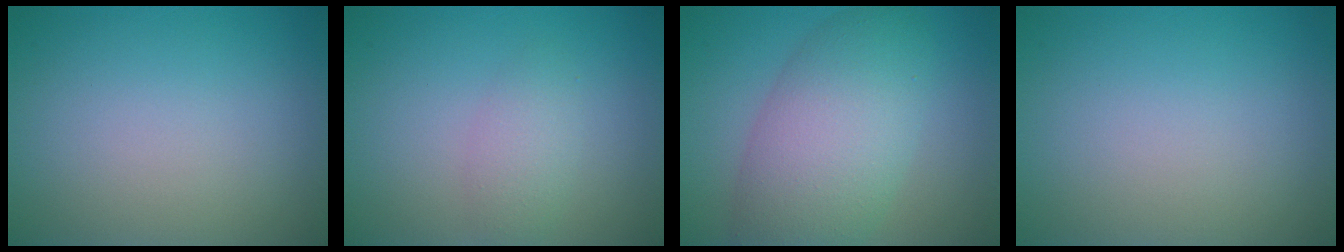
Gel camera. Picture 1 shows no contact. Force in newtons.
{"total": 2.0, "press": 2.0, "slide": 0.1}
{"total": 7.8, "press": 7.8, "slide": 0.4}
{"total": 0.0}